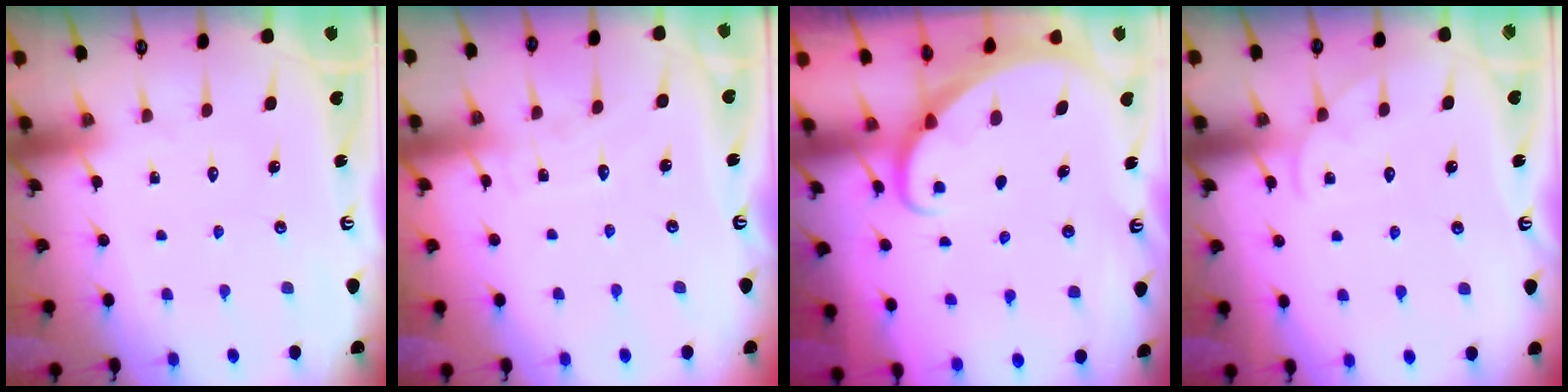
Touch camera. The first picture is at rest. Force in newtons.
{"total": 5.6, "press": 5.6, "slide": 0.2}
{"total": 1.9, "press": 1.9, "slide": 0.1}
{"total": 2.3, "press": 2.3, "slide": 0.3}